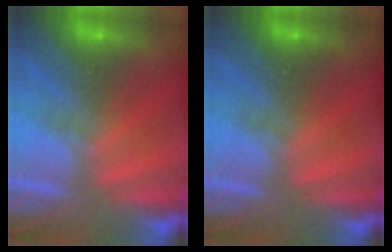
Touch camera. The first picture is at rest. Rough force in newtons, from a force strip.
{"total": 0.0}